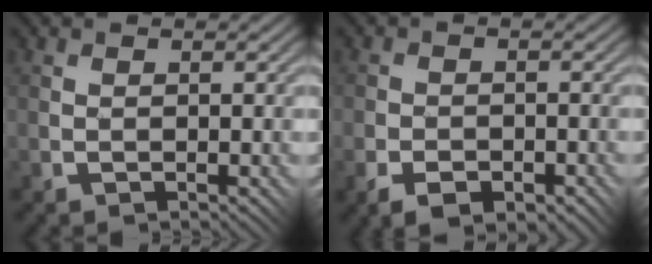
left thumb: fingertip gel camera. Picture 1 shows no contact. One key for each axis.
{"total": 3.9, "fx": -2.3, "fy": 2.2, "fz": 2.2, "tx": -0.036, "ty": -0.009, "tz": -0.041}